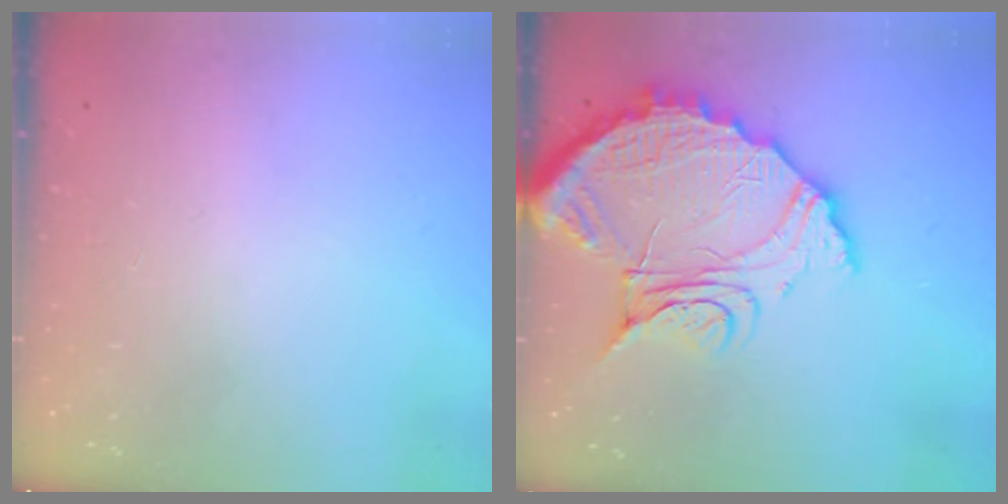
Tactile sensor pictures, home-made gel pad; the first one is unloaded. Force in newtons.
{"total": 17.6, "press": 17.5, "slide": 1.3}